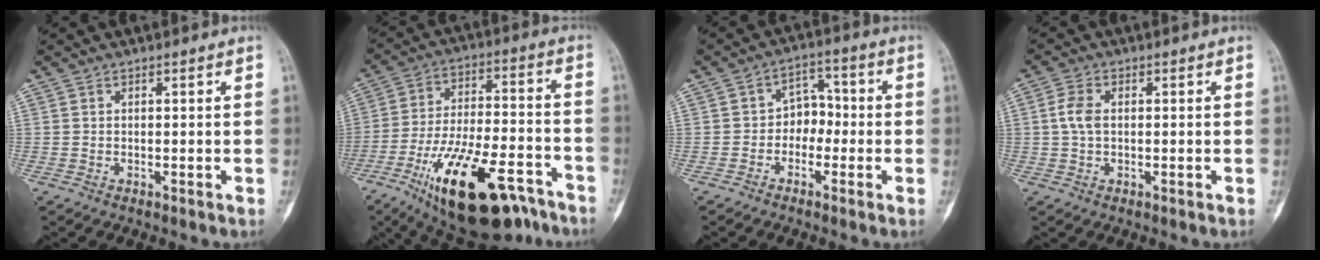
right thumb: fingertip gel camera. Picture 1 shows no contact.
{"total": 23.8, "force": [-13.6, 9.4, 17.1], "torque": [-0.281, 0.061, -0.217]}
{"total": 5.5, "force": [-1.3, 4.4, 3.1], "torque": [-0.015, 0.029, -0.036]}
{"total": 3.8, "force": [0.3, 2.3, 3.0], "torque": [-0.070, 0.007, 0.003]}